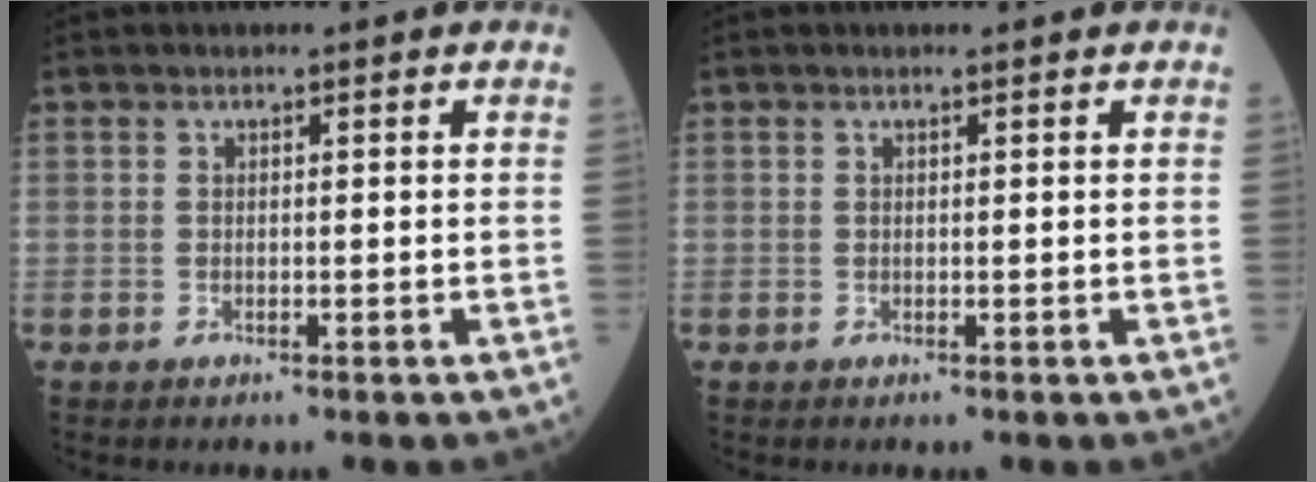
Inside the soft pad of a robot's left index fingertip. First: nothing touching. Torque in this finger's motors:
{"motor_torque": [-0.13, 0.08, -0.02, -0.01]}